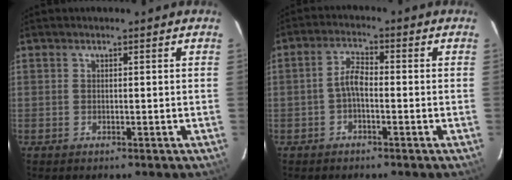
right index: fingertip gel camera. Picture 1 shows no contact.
{"total": 3.4, "force": [-1.2, 1.3, 2.9], "torque": [-0.061, 0.013, -0.026]}